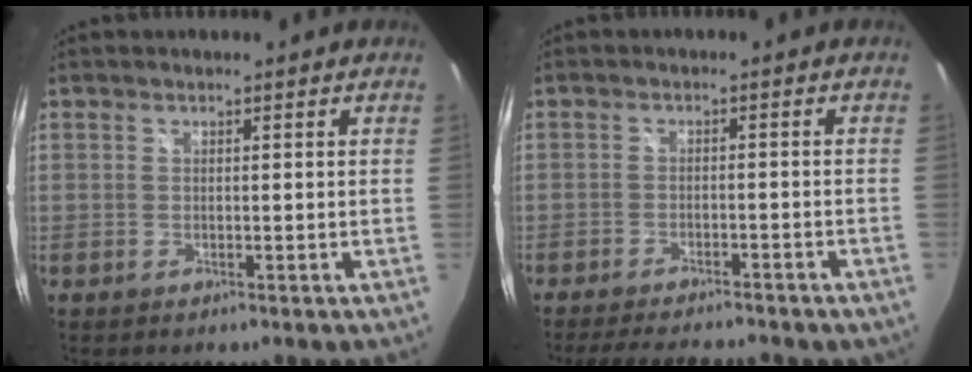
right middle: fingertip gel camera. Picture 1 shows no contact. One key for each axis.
{"total": 12.4, "fx": -10.4, "fy": 3.3, "fz": 5.9, "tx": -0.118, "ty": -0.019, "tz": -0.146}